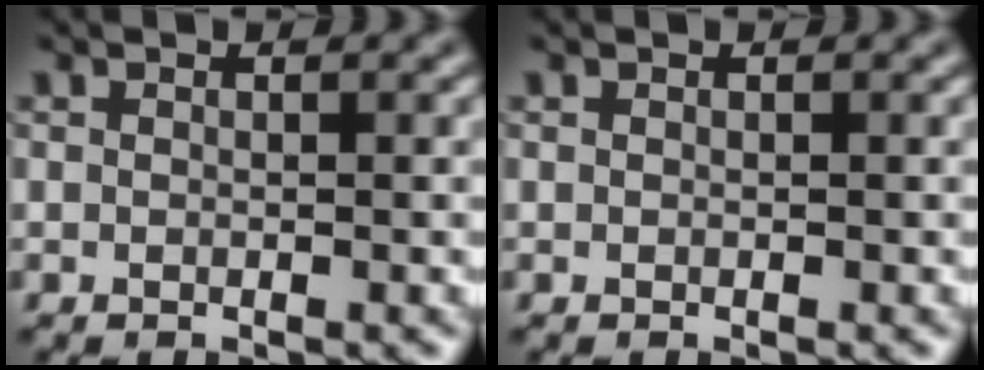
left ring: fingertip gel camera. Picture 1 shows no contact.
{"total": 0.0}